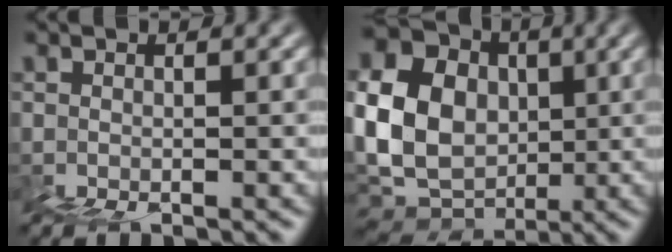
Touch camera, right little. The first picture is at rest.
{"total": 12.4, "force": [2.6, 10.8, 5.5], "torque": [-0.146, 0.016, 0.047]}